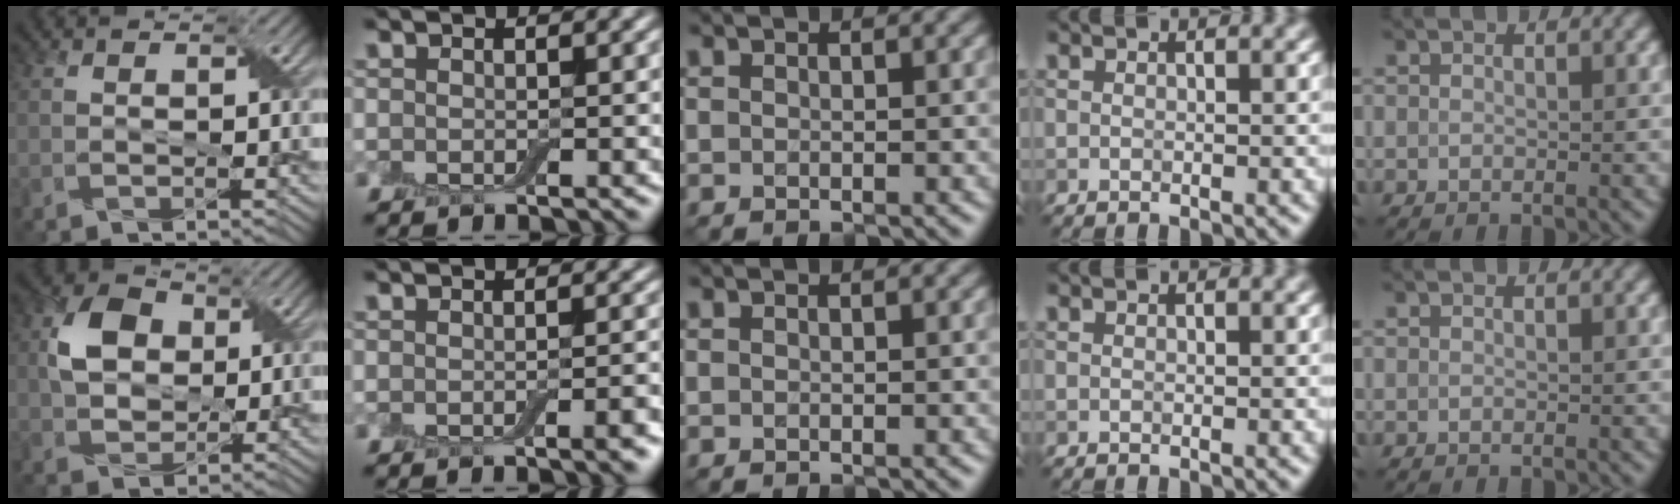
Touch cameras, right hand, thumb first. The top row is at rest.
{"thumb": {"total": 6.7, "force": [1.5, 5.1, 4.1], "torque": [-0.091, 0.012, 0.024]}, "index": {"total": 2.1, "force": [-0.8, 0.5, 1.9], "torque": [-0.018, 0.003, -0.011]}}